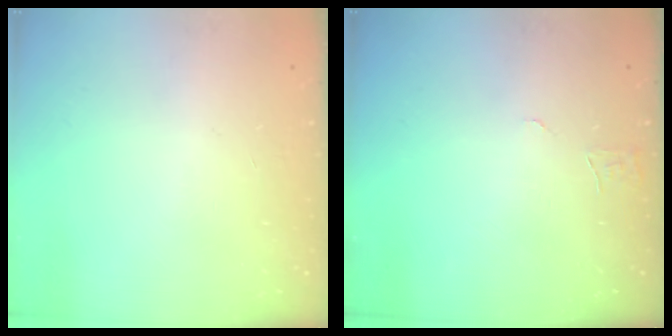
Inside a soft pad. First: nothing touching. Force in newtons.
{"total": 3.9, "press": 3.9, "slide": 0.3}